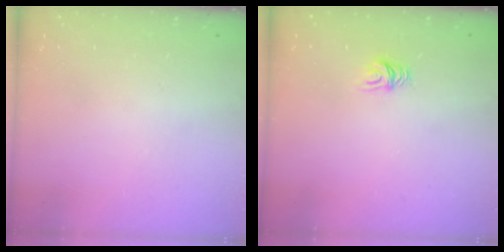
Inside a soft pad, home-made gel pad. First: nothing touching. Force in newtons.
{"total": 6.1, "press": 6.1, "slide": 0.3}